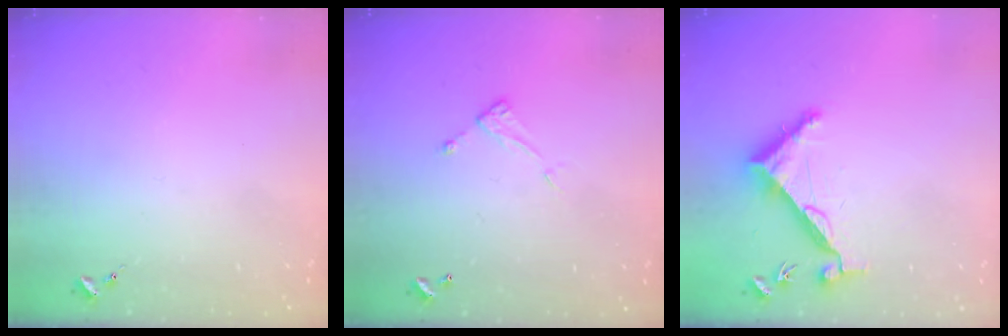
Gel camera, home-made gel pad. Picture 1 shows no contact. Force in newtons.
{"total": 5.0, "press": 5.0, "slide": 0.4}
{"total": 6.9, "press": 6.9, "slide": 0.3}